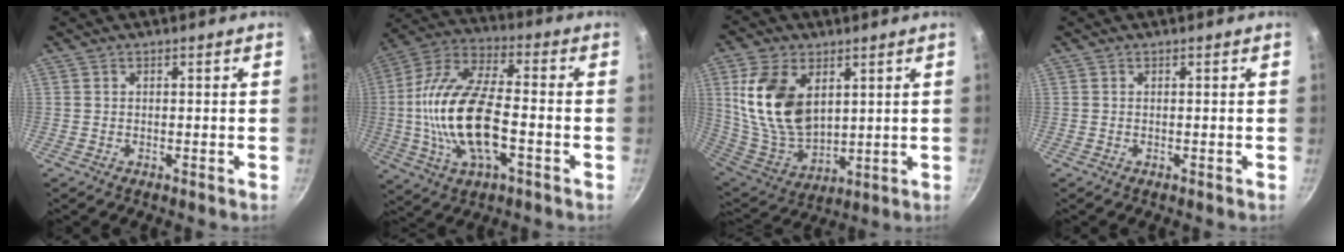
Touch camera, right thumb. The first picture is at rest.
{"total": 19.4, "force": [-3.2, 8.7, 17.0], "torque": [-0.324, 0.027, -0.072]}
{"total": 17.3, "force": [5.1, 10.8, 12.5], "torque": [-0.223, -0.035, 0.112]}
{"total": 0.0}